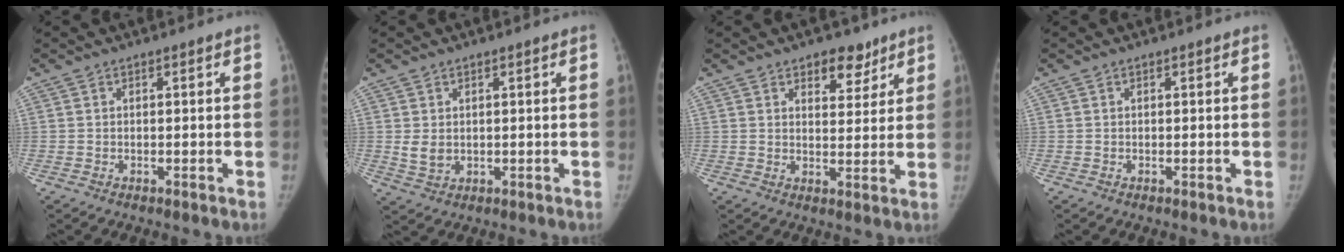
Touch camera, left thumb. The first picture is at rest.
{"total": 2.9, "force": [0.5, 2.1, 1.9], "torque": [-0.027, -0.010, 0.018]}
{"total": 6.0, "force": [4.0, 3.5, 2.9], "torque": [-0.010, -0.023, 0.057]}
{"total": 0.0}